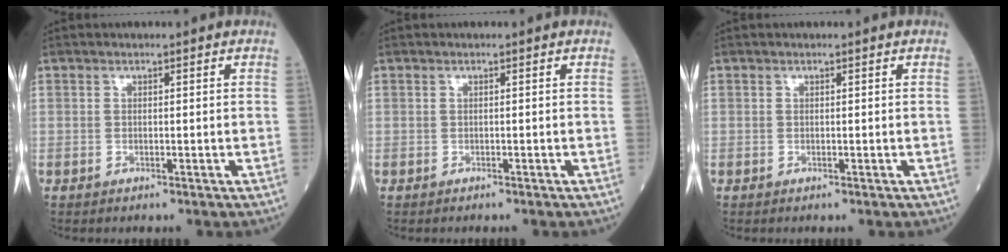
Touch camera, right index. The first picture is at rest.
{"total": 0.0}
{"total": 0.0}